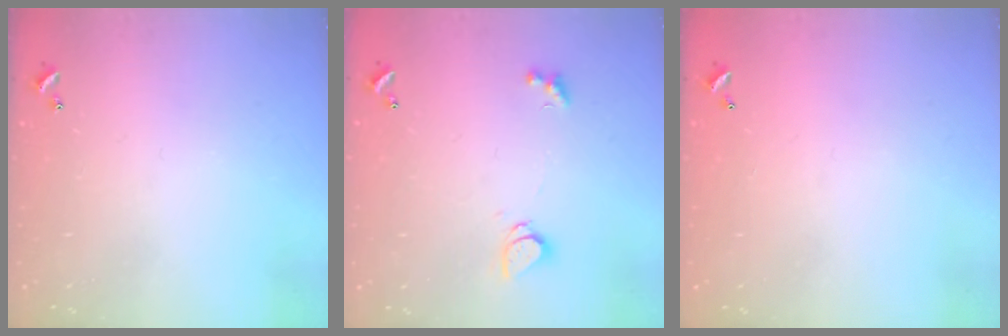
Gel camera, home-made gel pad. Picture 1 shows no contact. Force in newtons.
{"total": 1.6, "press": 1.6, "slide": 0.2}
{"total": 2.9, "press": 2.9, "slide": 0.1}